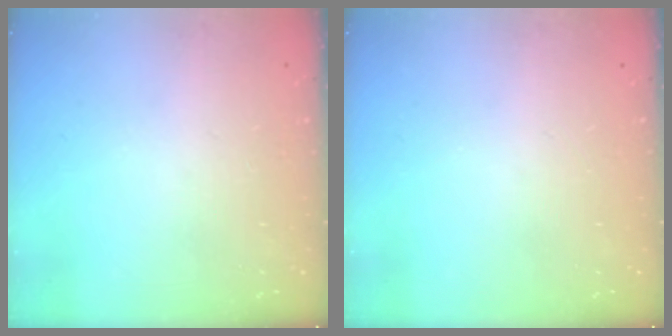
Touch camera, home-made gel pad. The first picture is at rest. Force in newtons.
{"total": 0.0}